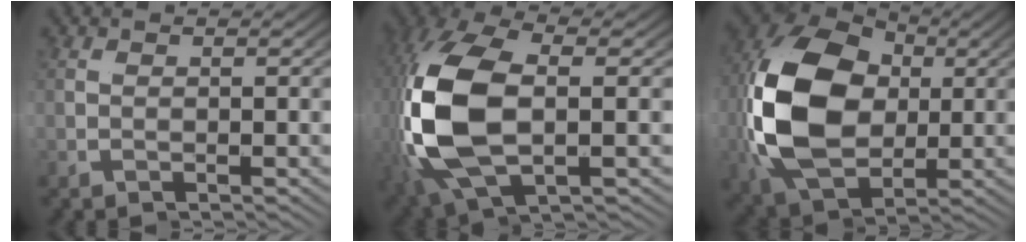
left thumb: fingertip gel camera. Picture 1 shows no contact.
{"total": 15.1, "force": [-0.7, 8.6, 12.3], "torque": [-0.298, -0.041, 0.010]}
{"total": 18.1, "force": [0.8, 11.4, 14.0], "torque": [-0.323, -0.035, 0.032]}